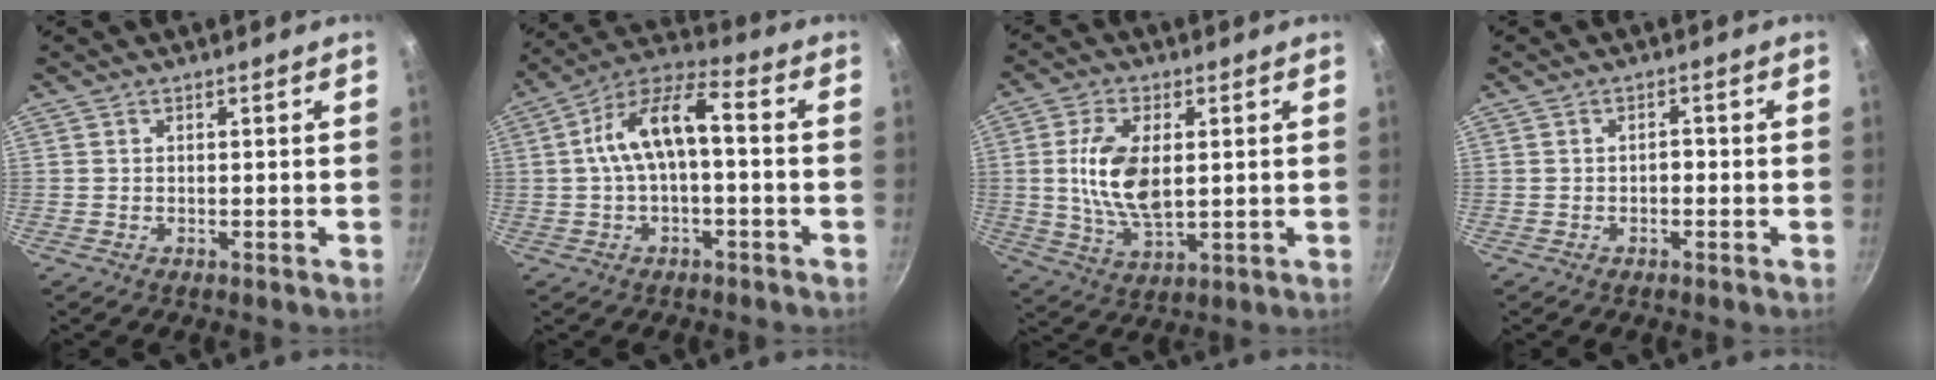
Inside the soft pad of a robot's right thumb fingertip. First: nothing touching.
{"total": 12.7, "force": [1.5, 6.0, 11.2], "torque": [-0.204, 0.041, 0.017]}
{"total": 11.7, "force": [1.1, 6.0, 10.0], "torque": [-0.193, -0.010, 0.029]}
{"total": 1.3, "force": [-0.4, 0.9, 0.9], "torque": [-0.006, 0.004, -0.011]}